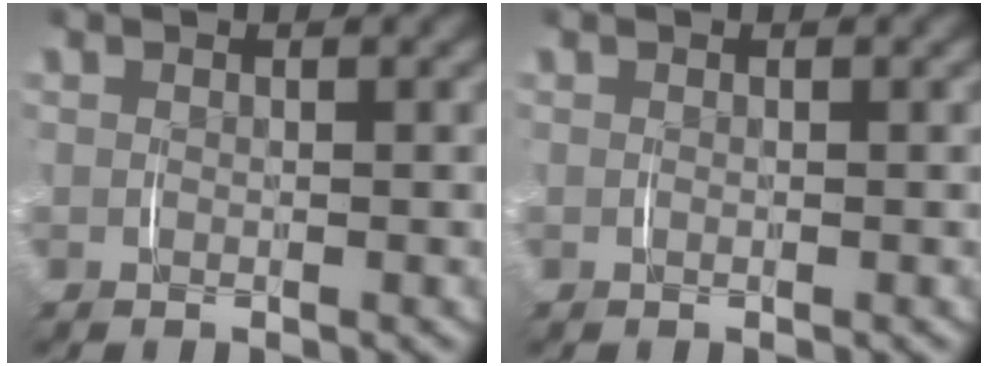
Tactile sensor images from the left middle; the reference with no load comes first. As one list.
[{"total": 0.0}]